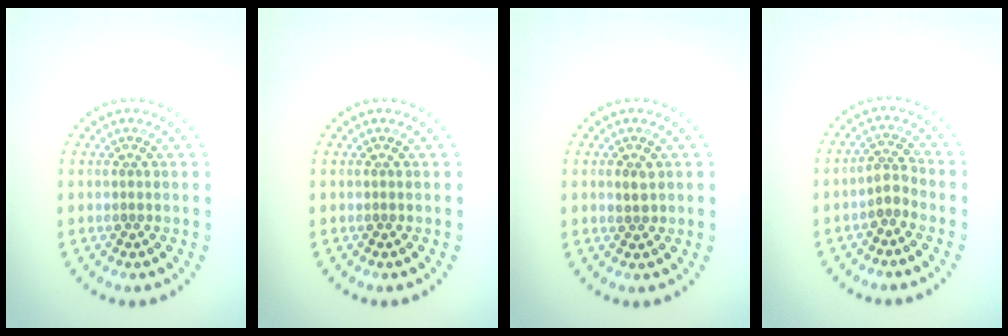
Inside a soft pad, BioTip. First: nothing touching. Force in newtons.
{"total": 0.0}
{"total": 1.2, "press": 1.2, "slide": 0.1}
{"total": 1.9, "press": 1.4, "slide": 1.3}